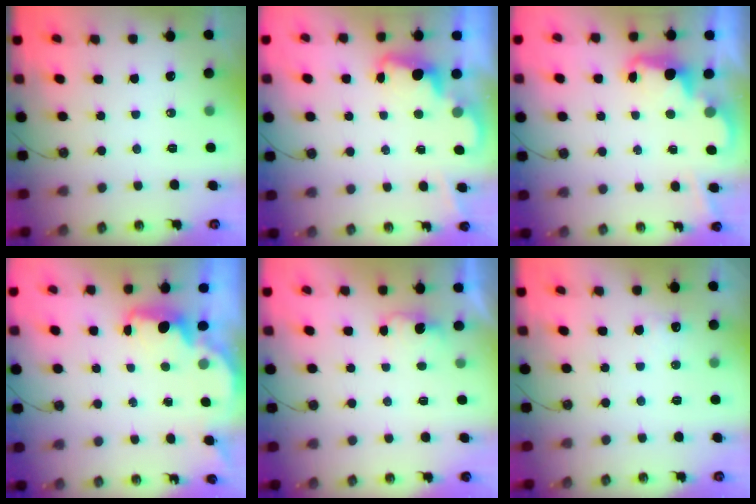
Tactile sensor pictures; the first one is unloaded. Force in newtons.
{"total": 2.5, "press": 2.4, "slide": 0.5}
{"total": 2.4, "press": 2.4, "slide": 0.5}
{"total": 1.6, "press": 1.5, "slide": 0.5}
{"total": 1.6, "press": 1.4, "slide": 0.8}
{"total": 4.6, "press": 4.4, "slide": 1.2}